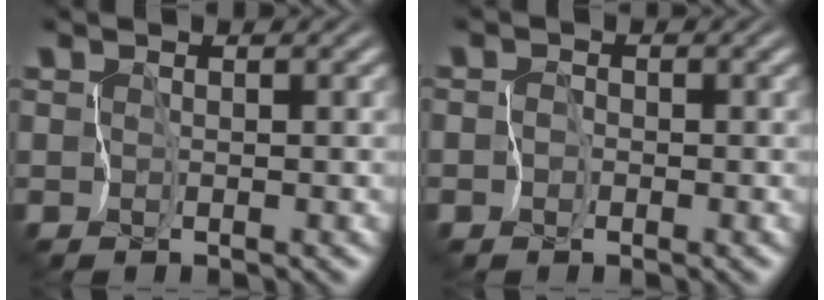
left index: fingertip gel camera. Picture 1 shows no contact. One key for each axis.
{"total": 1.5, "fx": -0.8, "fy": 1.2, "fz": 0.1, "tx": 0.019, "ty": 0.004, "tz": -0.022}